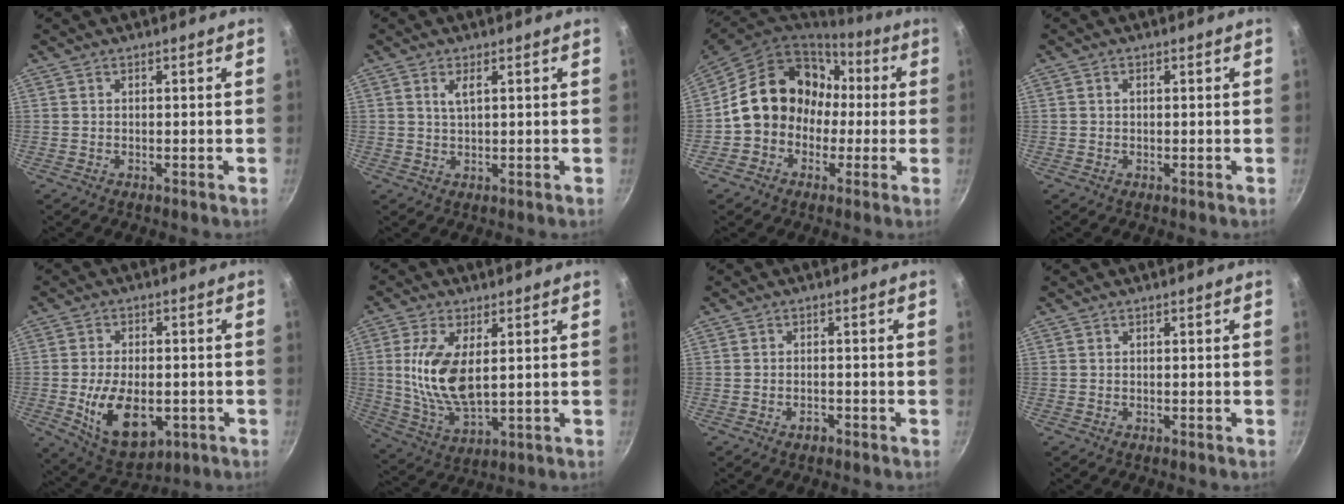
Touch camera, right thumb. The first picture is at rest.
{"total": 2.5, "force": [1.0, 0.9, 2.1], "torque": [-0.038, -0.001, 0.021]}
{"total": 16.7, "force": [0.3, 14.1, 8.8], "torque": [-0.107, 0.062, -0.002]}
{"total": 0.8, "force": [0.1, 0.6, 0.5], "torque": [-0.007, 0.005, 0.001]}
{"total": 13.7, "force": [-3.0, 8.0, 10.7], "torque": [-0.163, -0.003, -0.034]}
{"total": 12.6, "force": [2.2, 5.9, 10.9], "torque": [-0.212, -0.016, 0.049]}
{"total": 1.6, "force": [-1.0, 0.9, 0.8], "torque": [-0.012, 0.010, -0.016]}
{"total": 0.0}